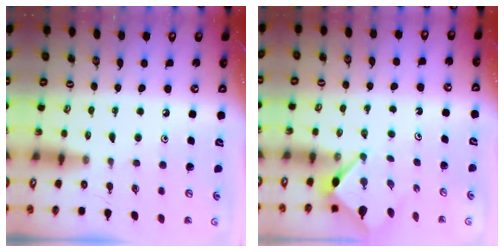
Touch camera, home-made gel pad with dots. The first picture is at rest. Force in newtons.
{"total": 2.9, "press": 2.9, "slide": 0.3}